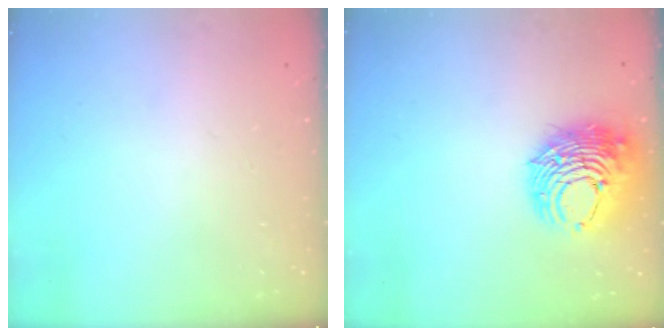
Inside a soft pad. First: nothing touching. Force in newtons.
{"total": 11.8, "press": 11.7, "slide": 1.6}